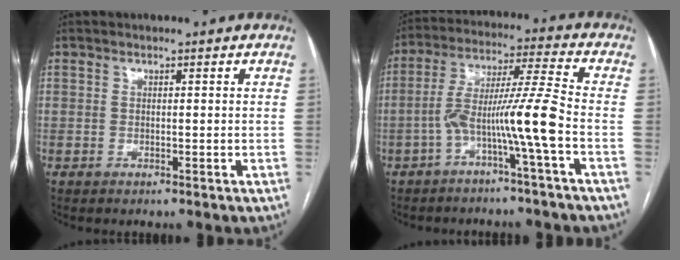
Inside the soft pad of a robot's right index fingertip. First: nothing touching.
{"total": 10.0, "force": [-3.7, -1.5, 9.2], "torque": [-0.173, 0.024, -0.067]}